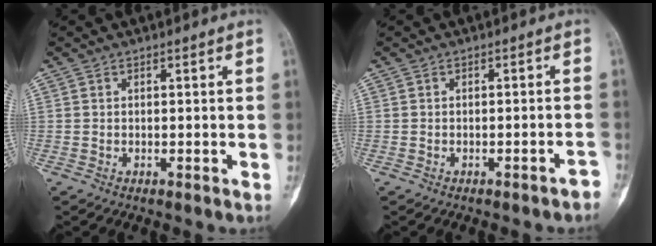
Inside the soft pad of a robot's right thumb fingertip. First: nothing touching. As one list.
[{"total": 1.8, "force": [-1.5, 0.3, 1.1], "torque": [-0.017, 0.015, -0.014]}]